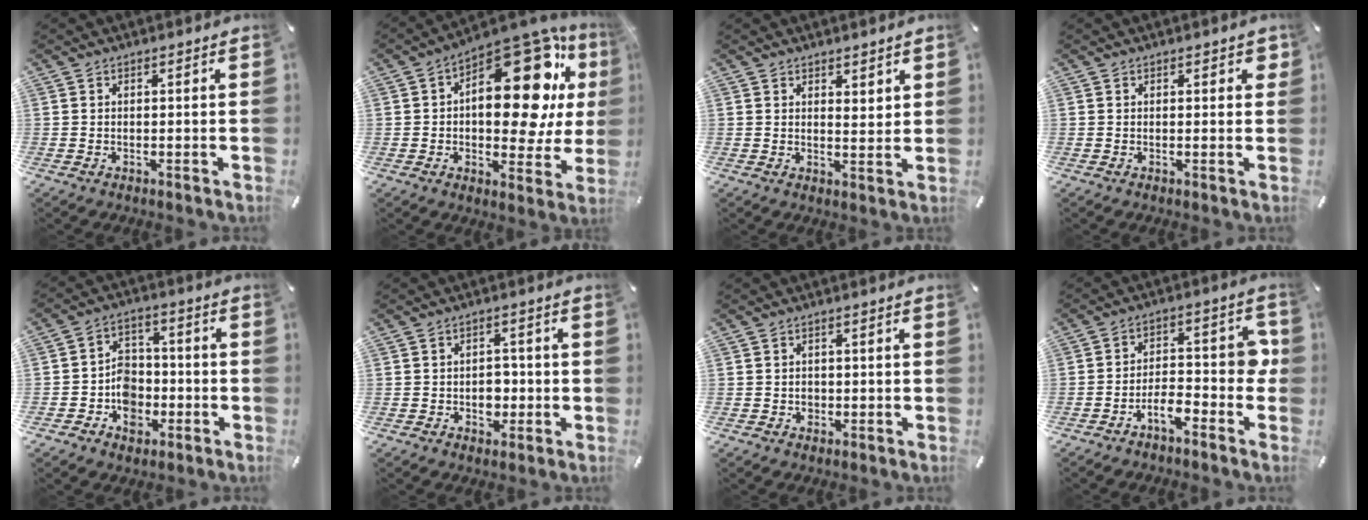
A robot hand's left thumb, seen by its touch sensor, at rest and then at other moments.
{"total": 25.1, "force": [8.3, 12.2, 20.3], "torque": [-0.263, -0.072, 0.137]}
{"total": 3.1, "force": [2.6, 1.7, 0.2], "torque": [0.007, -0.016, 0.046]}
{"total": 1.0, "force": [0.4, 0.7, 0.6], "torque": [0.003, -0.002, 0.003]}
{"total": 8.5, "force": [-2.8, 7.3, 3.4], "torque": [-0.053, 0.019, -0.047]}
{"total": 4.9, "force": [-0.8, 3.9, 2.8], "torque": [-0.027, -0.002, -0.018]}
{"total": 1.7, "force": [-0.1, 1.6, 0.5], "torque": [-0.012, 0.006, -0.005]}
{"total": 7.8, "force": [-3.6, 3.6, 5.9], "torque": [-0.094, 0.019, -0.068]}